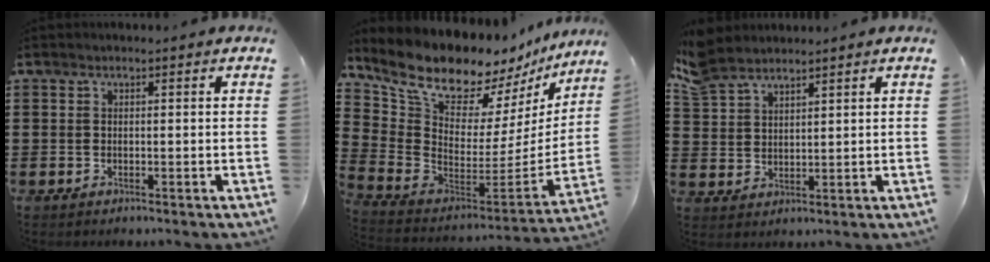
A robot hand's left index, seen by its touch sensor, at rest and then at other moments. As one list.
[{"total": 12.0, "force": [10.3, 4.2, 4.5], "torque": [-0.135, -0.086, 0.186]}, {"total": 5.2, "force": [4.4, 2.3, 1.6], "torque": [-0.050, -0.001, 0.085]}]